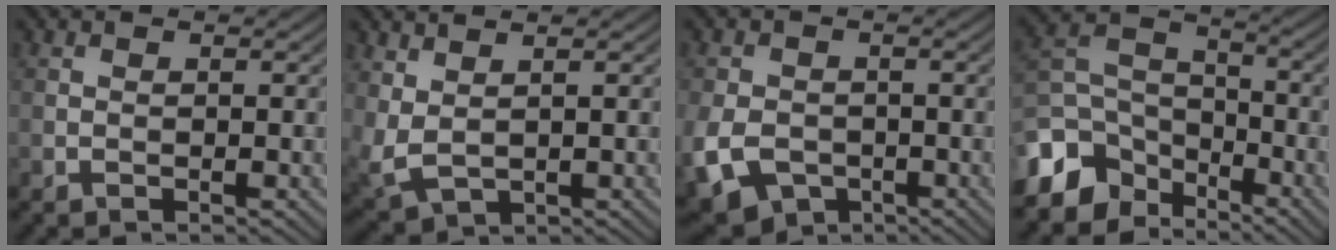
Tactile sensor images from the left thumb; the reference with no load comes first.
{"total": 4.5, "force": [1.9, 2.5, 3.2], "torque": [-0.097, -0.009, 0.048]}
{"total": 9.1, "force": [-3.3, 6.6, 5.4], "torque": [-0.140, -0.028, -0.061]}
{"total": 10.6, "force": [-6.7, 6.8, 4.7], "torque": [-0.123, -0.014, -0.141]}